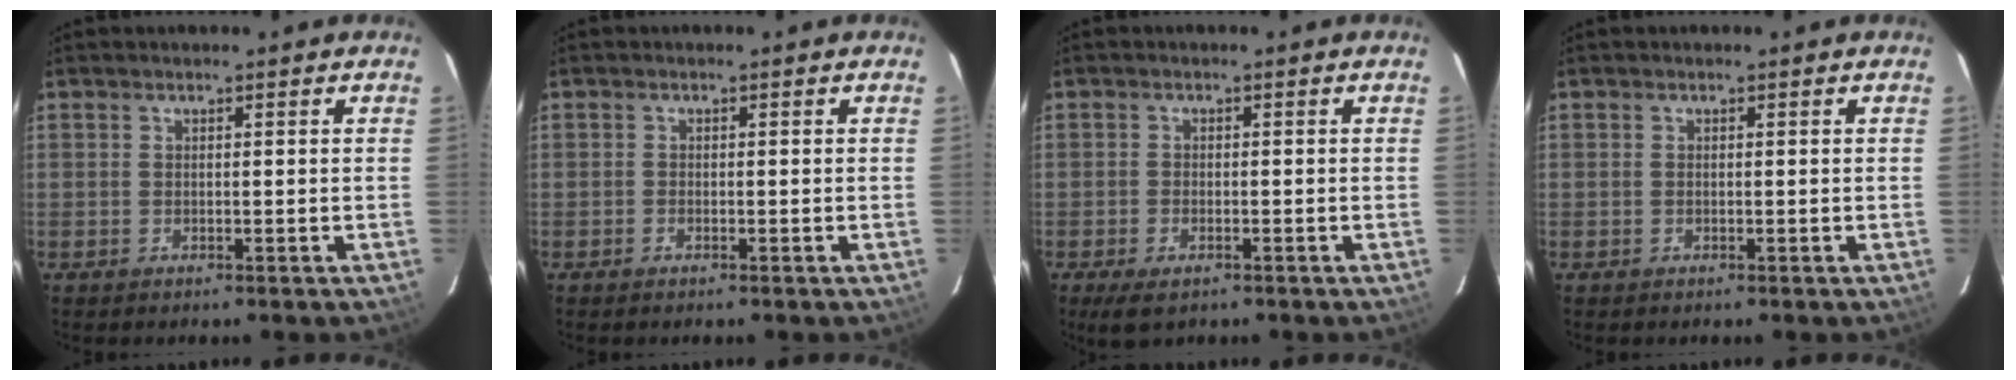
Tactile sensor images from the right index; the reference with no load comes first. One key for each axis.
{"total": 0.6, "fx": -0.5, "fy": 0.2, "fz": 0.2, "tx": -0.004, "ty": 0.001, "tz": -0.010}
{"total": 4.2, "fx": -2.6, "fy": 1.9, "fz": 2.7, "tx": -0.062, "ty": -0.013, "tz": -0.046}
{"total": 0.0}